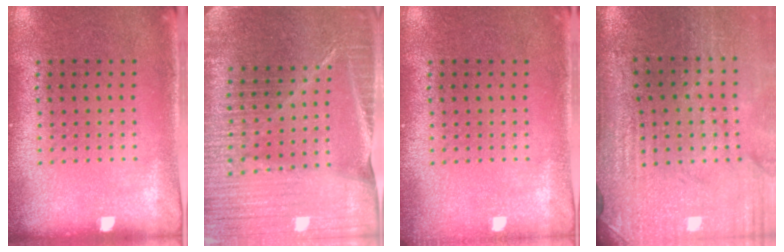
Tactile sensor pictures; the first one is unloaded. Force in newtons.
{"total": 5.1, "press": 4.6, "slide": 2.2}
{"total": 0.9, "press": 0.8, "slide": 0.2}
{"total": 4.6, "press": 3.9, "slide": 2.5}